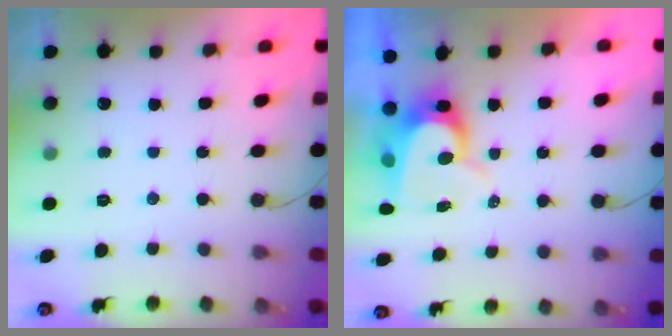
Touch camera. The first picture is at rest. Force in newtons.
{"total": 8.7, "press": 8.6, "slide": 0.8}